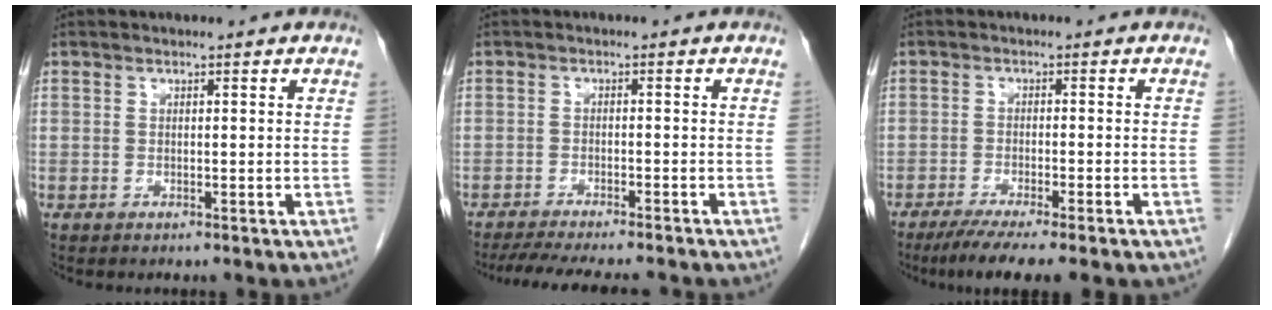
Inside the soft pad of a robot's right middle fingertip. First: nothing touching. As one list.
[{"total": 12.3, "force": [-10.9, 1.5, 5.4], "torque": [-0.078, -0.013, -0.148]}, {"total": 7.9, "force": [-5.9, 0.2, 5.2], "torque": [-0.074, -0.018, -0.089]}]